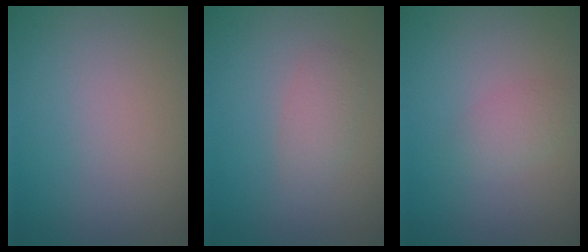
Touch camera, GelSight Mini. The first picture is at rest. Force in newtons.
{"total": 1.8, "press": 1.8, "slide": 0.0}
{"total": 1.6, "press": 1.6, "slide": 0.0}